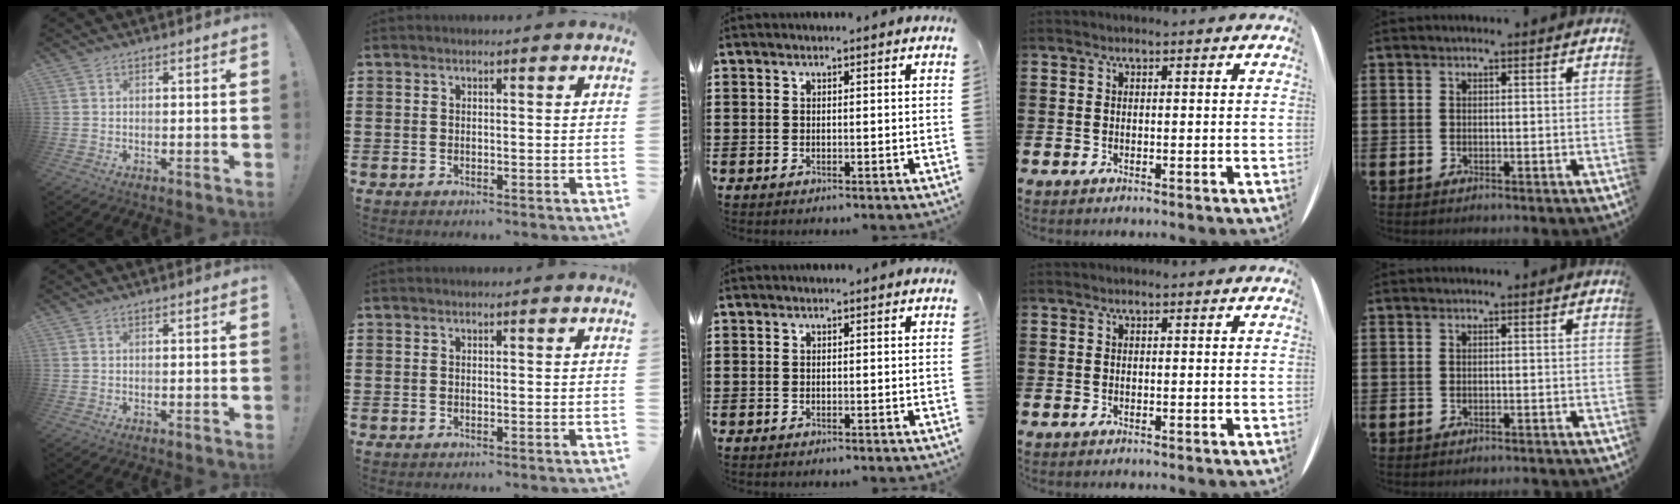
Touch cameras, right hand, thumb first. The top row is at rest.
{}